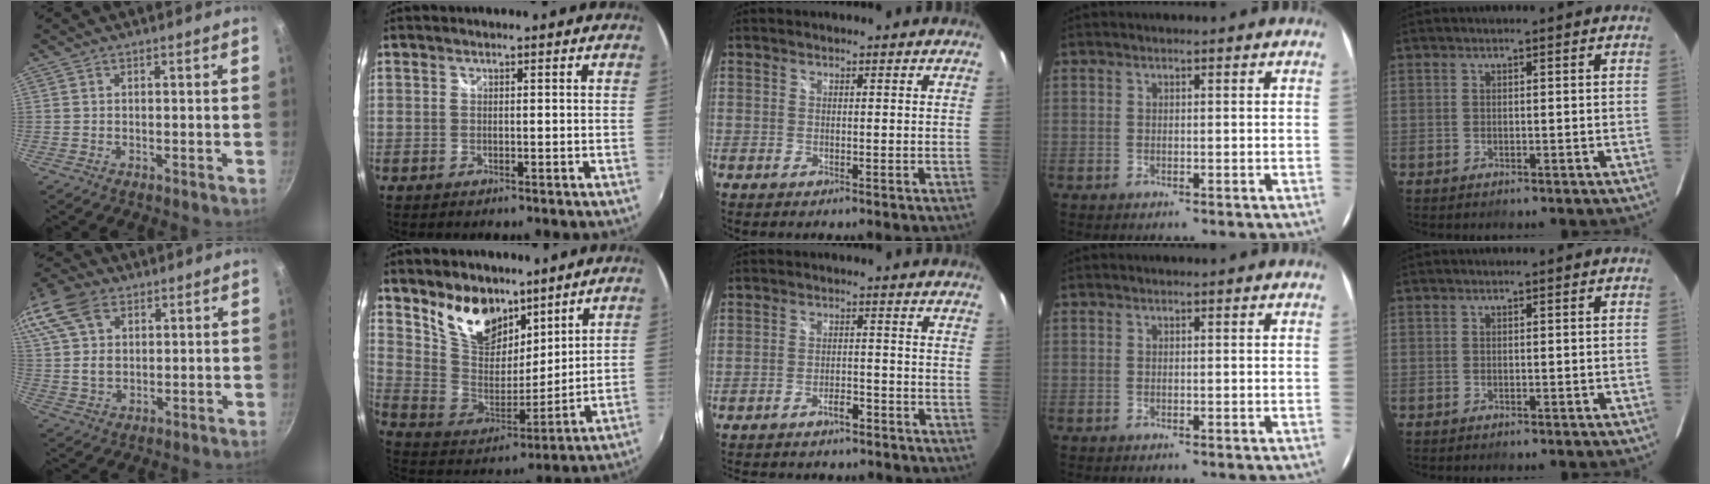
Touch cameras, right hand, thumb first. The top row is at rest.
{"thumb": {"total": 20.1, "force": [8.9, 13.6, 11.9], "torque": [-0.275, 0.033, 0.166]}, "index": {"total": 14.5, "force": [9.9, 7.9, 7.1], "torque": [-0.147, 0.003, 0.195]}, "middle": {"total": 8.7, "force": [-7.5, 3.1, 3.2], "torque": [-0.076, 0.003, -0.102]}}